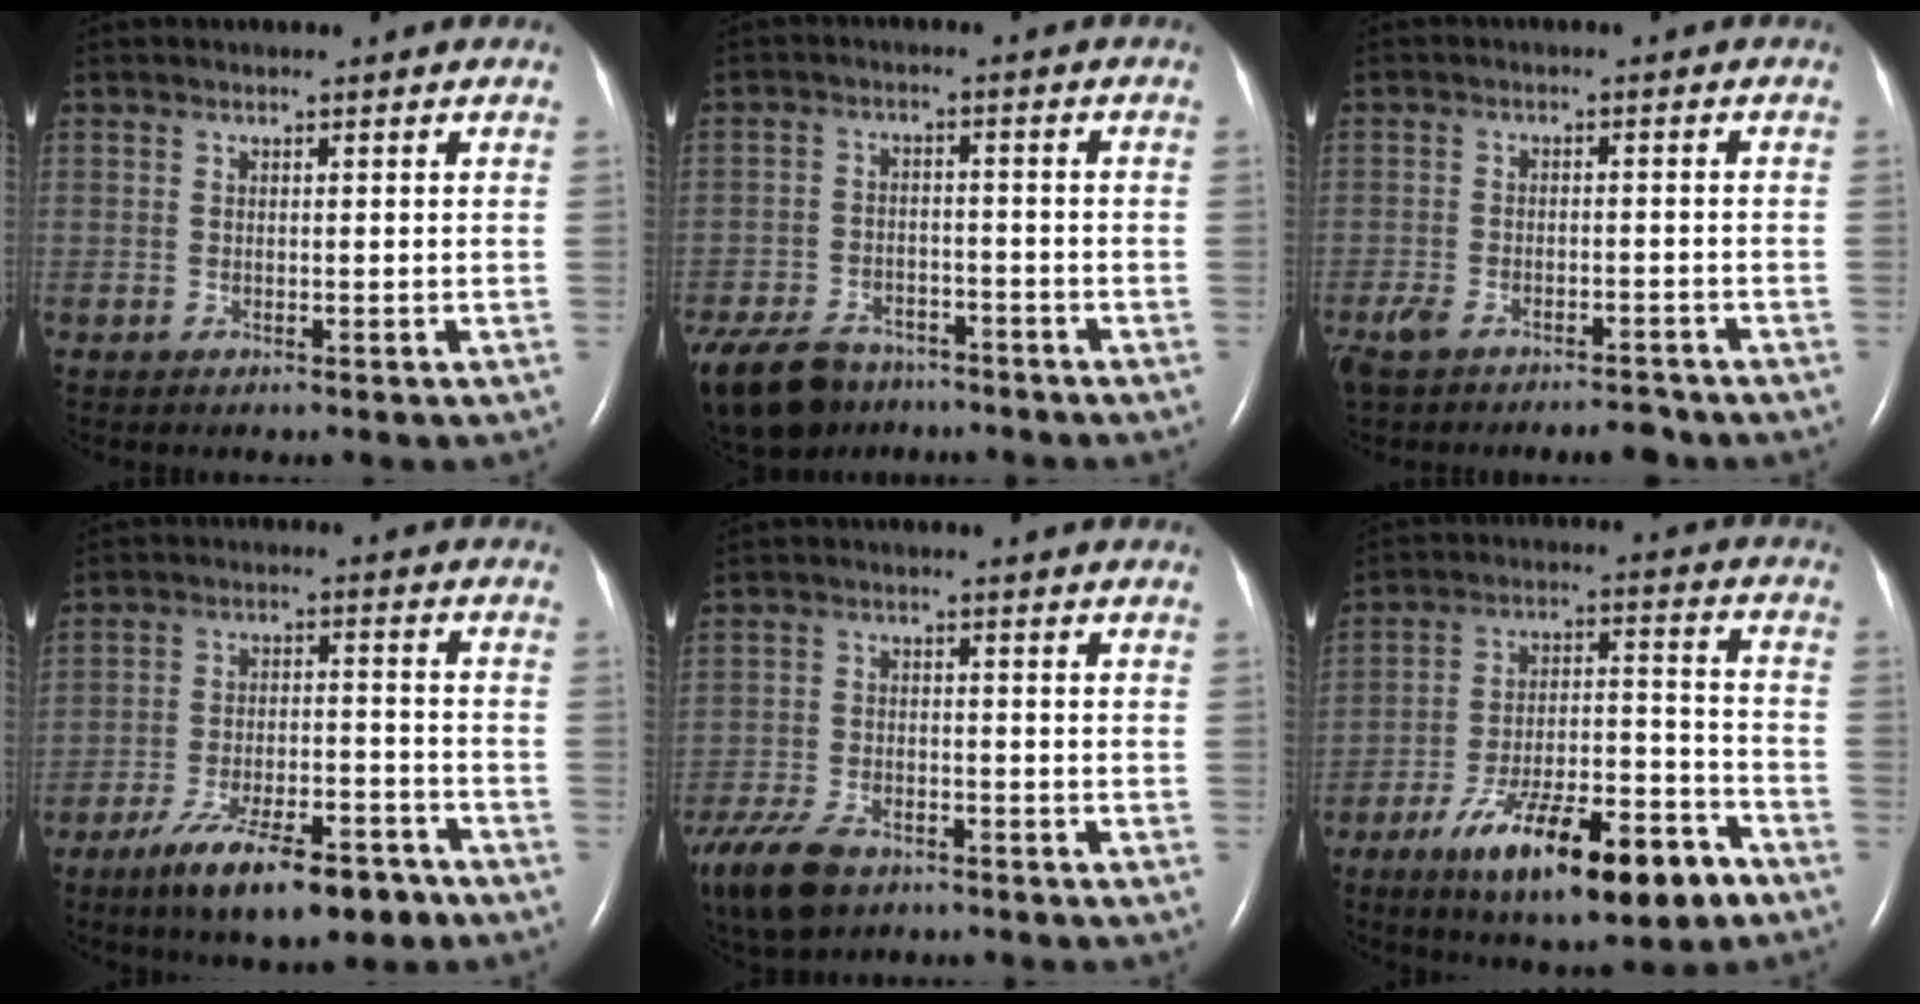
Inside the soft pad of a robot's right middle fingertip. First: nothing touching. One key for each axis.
{"total": 14.8, "fx": -11.0, "fy": 7.9, "fz": 6.0, "tx": -0.156, "ty": -0.019, "tz": -0.169}
{"total": 7.0, "fx": -5.7, "fy": 2.3, "fz": 3.3, "tx": -0.065, "ty": -0.002, "tz": -0.094}
{"total": 13.2, "fx": -9.2, "fy": 4.0, "fz": 8.6, "tx": -0.141, "ty": -0.004, "tz": -0.150}
{"total": 12.8, "fx": -8.7, "fy": 6.8, "fz": 6.6, "tx": -0.171, "ty": -0.019, "tz": -0.151}
{"total": 18.6, "fx": -11.3, "fy": 4.7, "fz": 14.0, "tx": -0.203, "ty": 0.007, "tz": -0.180}